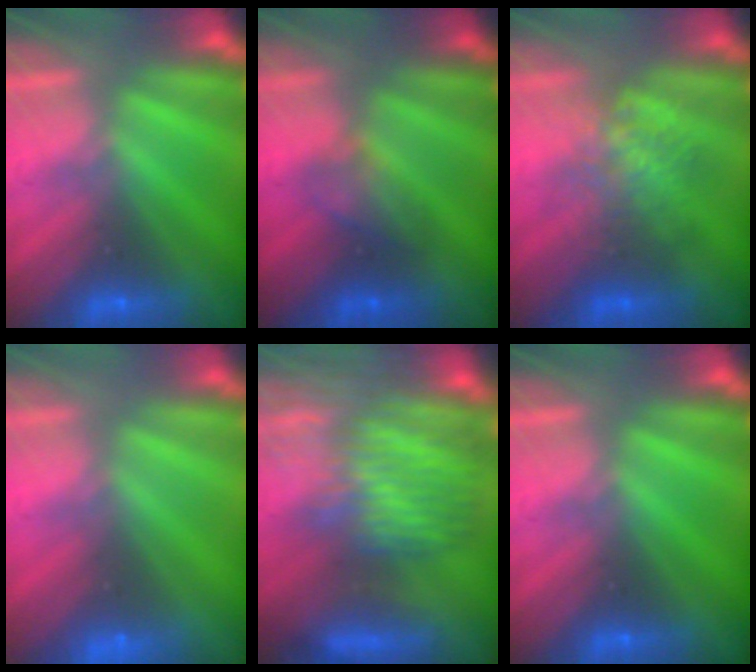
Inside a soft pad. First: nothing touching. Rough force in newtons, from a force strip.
{"total": 2.3}
{"total": 2.2}
{"total": 2.3}
{"total": 9.2}
{"total": 0.0}